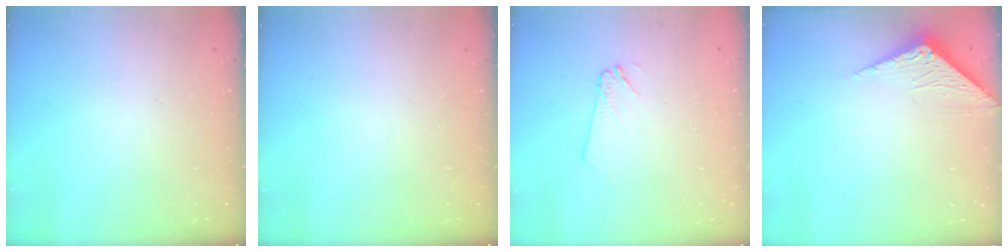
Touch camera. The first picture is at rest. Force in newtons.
{"total": 0.0}
{"total": 3.0, "press": 3.0, "slide": 0.4}
{"total": 3.4, "press": 3.4, "slide": 0.3}